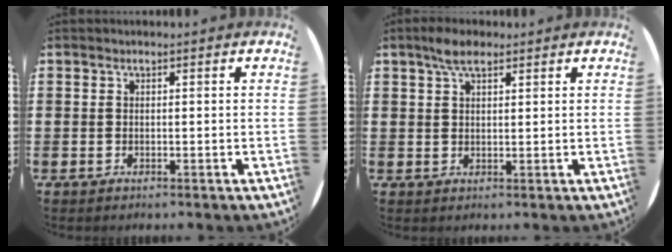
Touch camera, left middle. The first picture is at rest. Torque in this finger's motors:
{"motor_torque": [0.87, -0.60, 0.08, 0.07]}